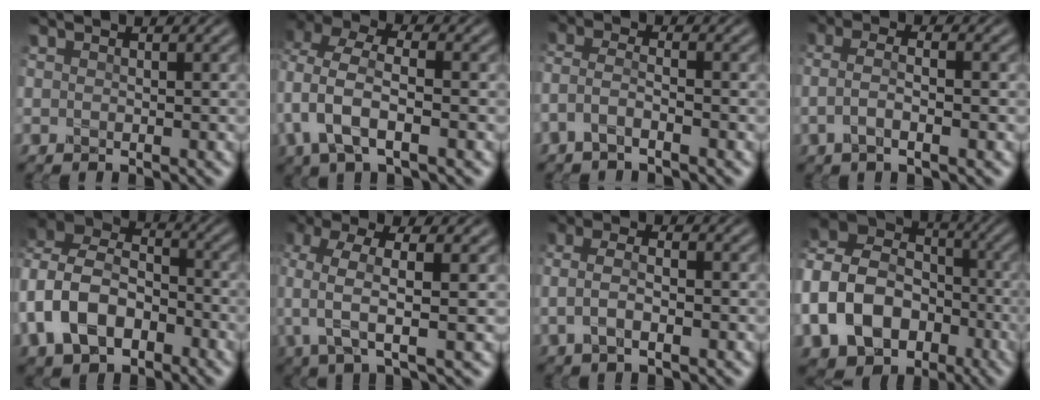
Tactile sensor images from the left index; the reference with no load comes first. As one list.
[{"total": 5.5, "force": [-0.8, 3.2, 4.4], "torque": [-0.104, 0.011, -0.021]}, {"total": 2.4, "force": [-1.8, 0.4, 1.5], "torque": [-0.039, 0.008, -0.046]}, {"total": 3.0, "force": [-0.6, 0.9, 2.7], "torque": [-0.051, 0.006, -0.017]}, {"total": 10.4, "force": [-3.2, 7.5, 6.4], "torque": [-0.143, -0.003, -0.072]}, {"total": 5.6, "force": [0.1, 1.7, 5.3], "torque": [-0.113, 0.004, 0.001]}, {"total": 2.9, "force": [-0.4, 1.2, 2.6], "torque": [-0.058, 0.004, -0.012]}, {"total": 11.4, "force": [-4.1, 8.8, 5.9], "torque": [-0.146, 0.000, -0.079]}]